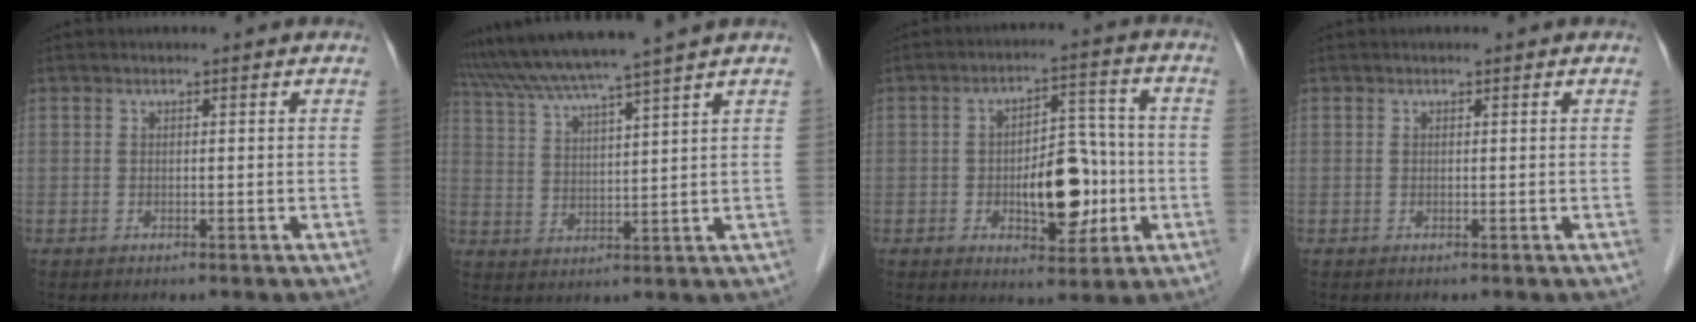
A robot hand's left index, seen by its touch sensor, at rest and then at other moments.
{"total": 12.2, "force": [10.5, -2.4, 5.7], "torque": [-0.103, 0.003, 0.176]}
{"total": 9.6, "force": [-2.1, 4.6, 8.2], "torque": [-0.123, 0.018, -0.026]}
{"total": 0.5, "force": [0.5, 0.1, 0.1], "torque": [-0.004, 0.010, 0.008]}